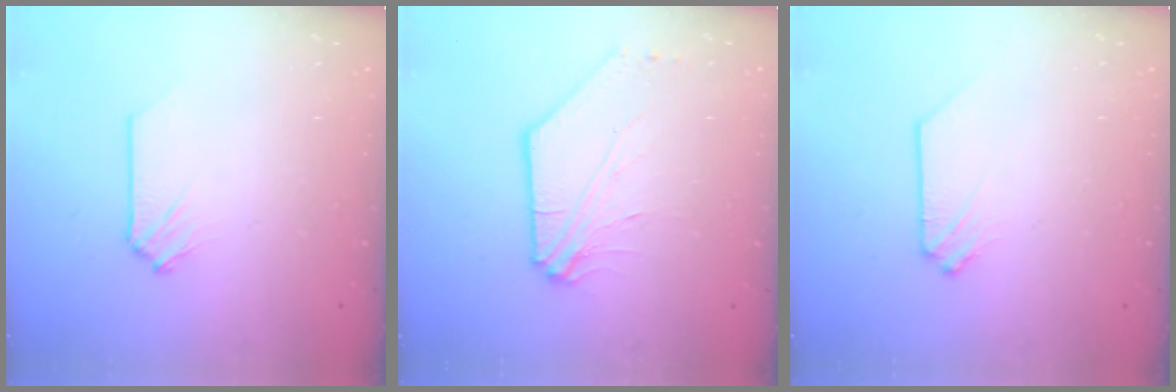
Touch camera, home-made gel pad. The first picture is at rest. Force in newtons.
{"total": 7.8, "press": 7.7, "slide": 1.4}
{"total": 0.0}